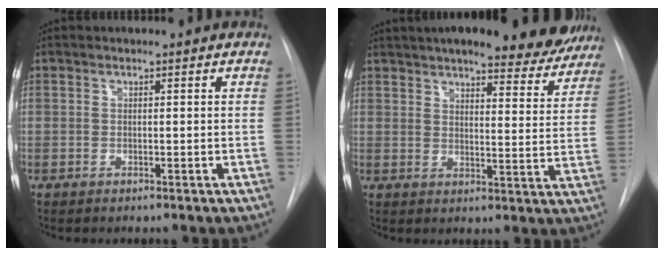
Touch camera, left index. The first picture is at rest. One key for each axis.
{"total": 20.4, "fx": 17.5, "fy": 4.8, "fz": 9.4, "tx": -0.136, "ty": -0.004, "tz": 0.211}